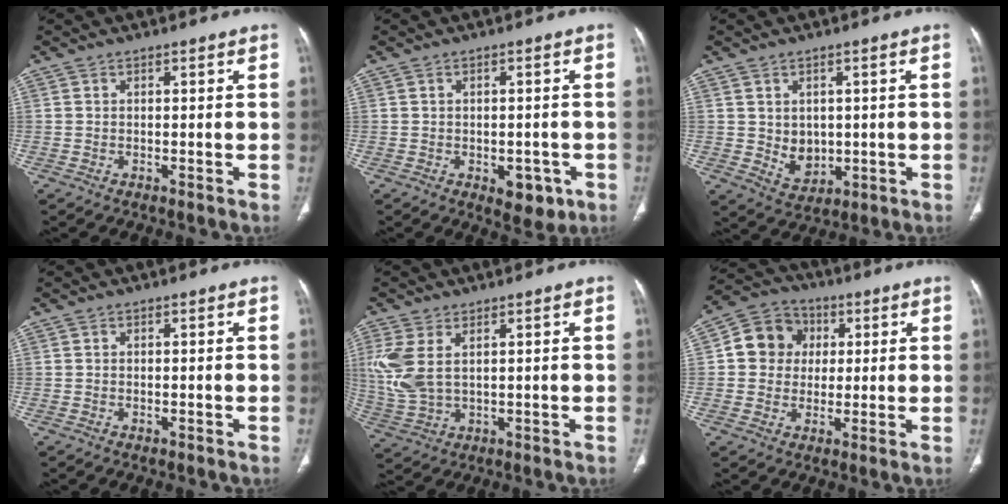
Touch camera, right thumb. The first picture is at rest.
{"total": 5.4, "force": [-2.1, 3.2, 3.9], "torque": [-0.025, 0.005, -0.016]}
{"total": 5.4, "force": [0.2, 4.4, 3.2], "torque": [-0.030, -0.012, 0.022]}
{"total": 0.0}
{"total": 8.7, "force": [2.4, 4.8, 6.8], "torque": [-0.179, -0.001, 0.061]}
{"total": 9.9, "force": [1.6, 9.0, 3.8], "torque": [-0.036, 0.008, 0.017]}